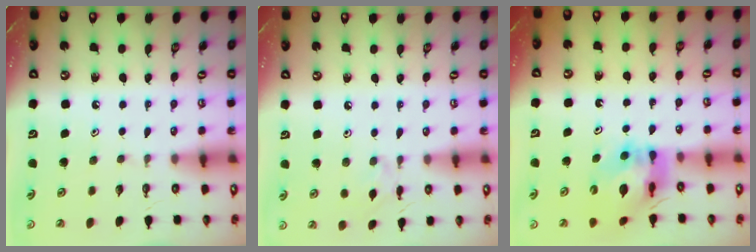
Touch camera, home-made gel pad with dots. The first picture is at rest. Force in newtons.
{"total": 1.8, "press": 1.8, "slide": 0.4}
{"total": 10.8, "press": 10.8, "slide": 1.2}